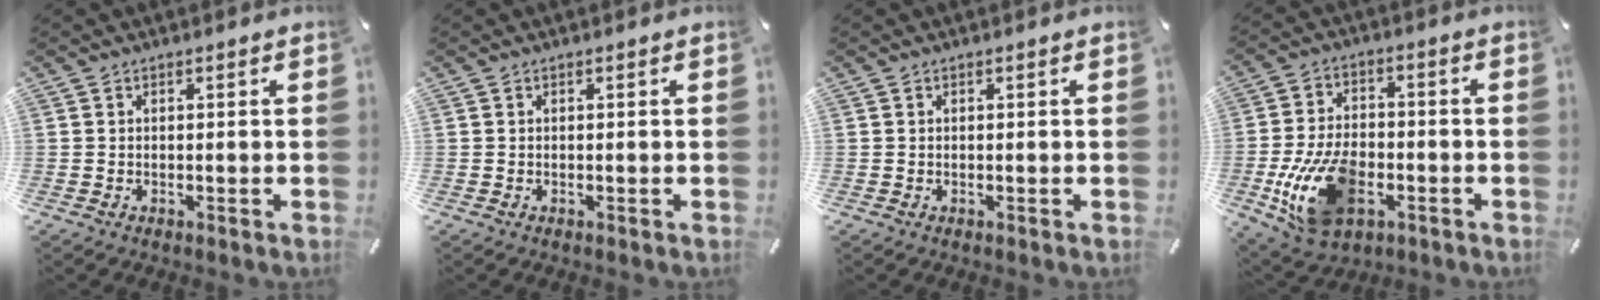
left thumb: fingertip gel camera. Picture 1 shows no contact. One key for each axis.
{"total": 0.0}
{"total": 0.0}
{"total": 14.9, "fx": -4.2, "fy": 10.2, "fz": 10.1, "tx": -0.198, "ty": 0.007, "tz": -0.073}